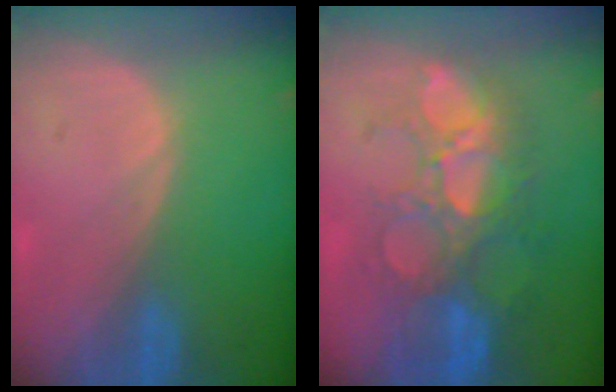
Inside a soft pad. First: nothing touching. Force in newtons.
{"total": 11.0, "press": 9.5, "slide": 5.5}